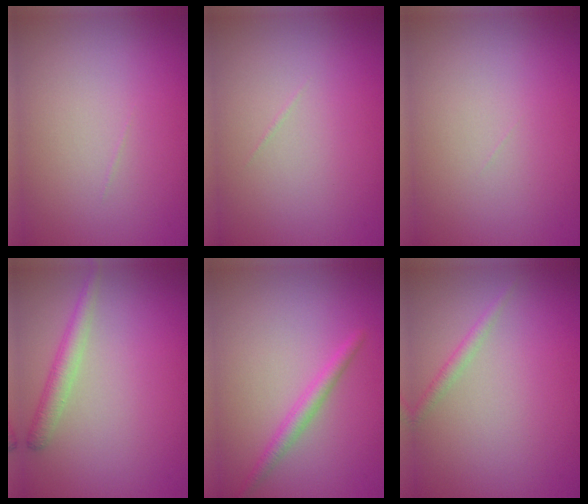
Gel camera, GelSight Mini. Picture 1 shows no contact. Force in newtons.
{"total": 0.0}
{"total": 0.0}
{"total": 2.2, "press": 2.2, "slide": 0.1}
{"total": 1.8, "press": 1.8, "slide": 0.1}
{"total": 1.2, "press": 1.2, "slide": 0.1}